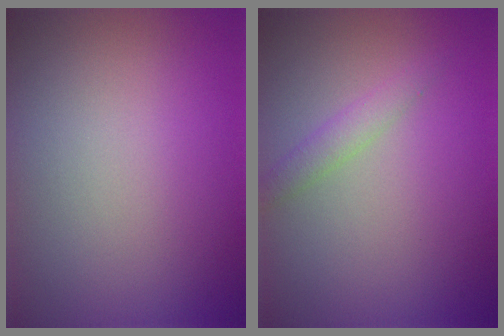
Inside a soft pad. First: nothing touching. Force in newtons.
{"total": 1.5, "press": 1.5, "slide": 0.0}